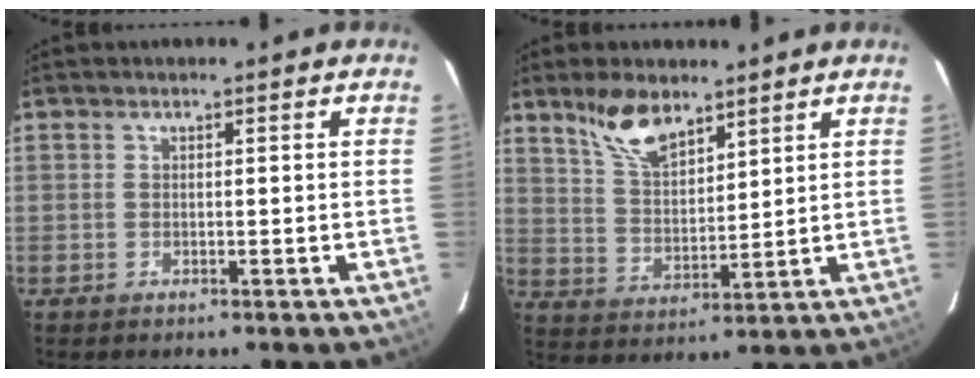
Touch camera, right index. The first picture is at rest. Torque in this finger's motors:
{"motor_torque": [0.82, 0.82, 0.28, 0.08]}